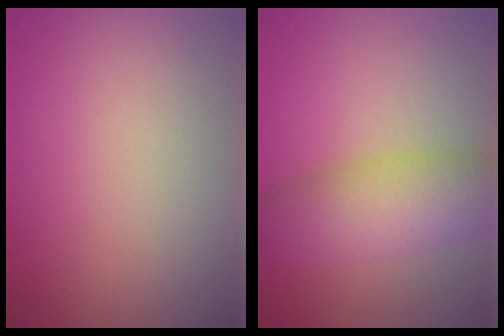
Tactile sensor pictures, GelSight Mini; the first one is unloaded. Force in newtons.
{"total": 7.1, "press": 7.1, "slide": 0.3}